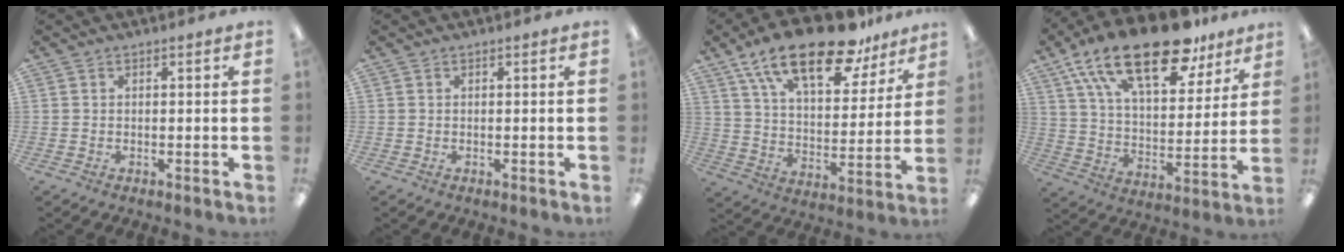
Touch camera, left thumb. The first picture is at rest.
{"total": 0.0}
{"total": 21.3, "force": [15.0, 8.2, 12.8], "torque": [-0.218, -0.083, 0.258]}
{"total": 24.5, "force": [16.4, 10.1, 15.2], "torque": [-0.263, -0.088, 0.282]}